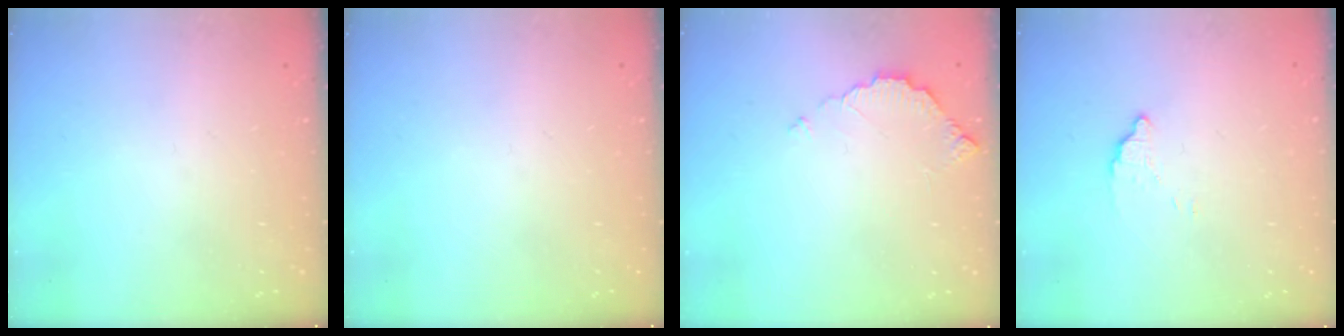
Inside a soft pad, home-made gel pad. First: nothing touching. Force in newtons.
{"total": 0.0}
{"total": 3.5, "press": 3.5, "slide": 0.2}
{"total": 2.4, "press": 2.4, "slide": 0.0}